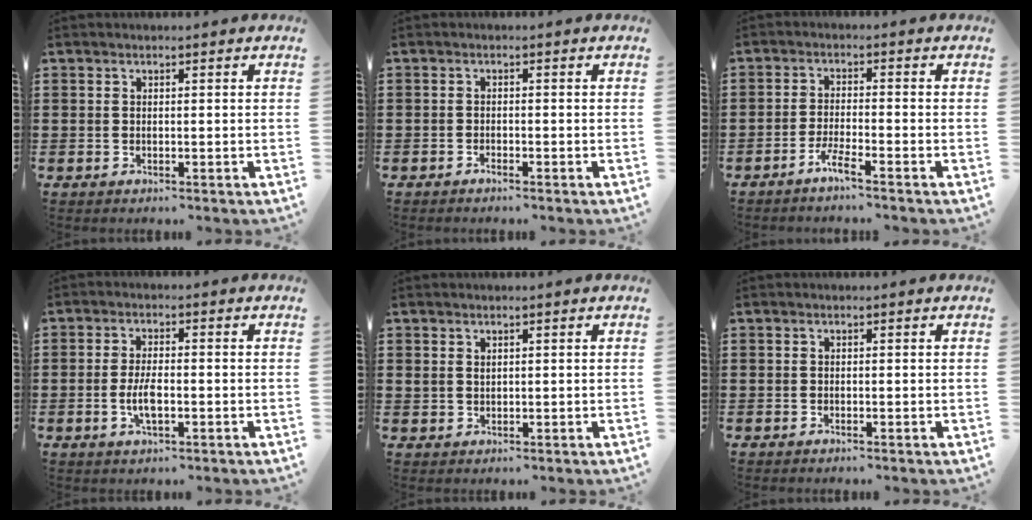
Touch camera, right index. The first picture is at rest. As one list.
[{"total": 0.9, "force": [-0.9, 0.0, 0.1], "torque": [-0.004, 0.002, -0.018]}, {"total": 3.0, "force": [-2.4, -0.3, 1.8], "torque": [-0.046, -0.003, -0.049]}, {"total": 4.1, "force": [-1.0, 1.3, 3.7], "torque": [-0.080, -0.002, -0.022]}, {"total": 1.1, "force": [0.9, 0.6, 0.2], "torque": [-0.006, 0.002, 0.017]}, {"total": 0.0}]